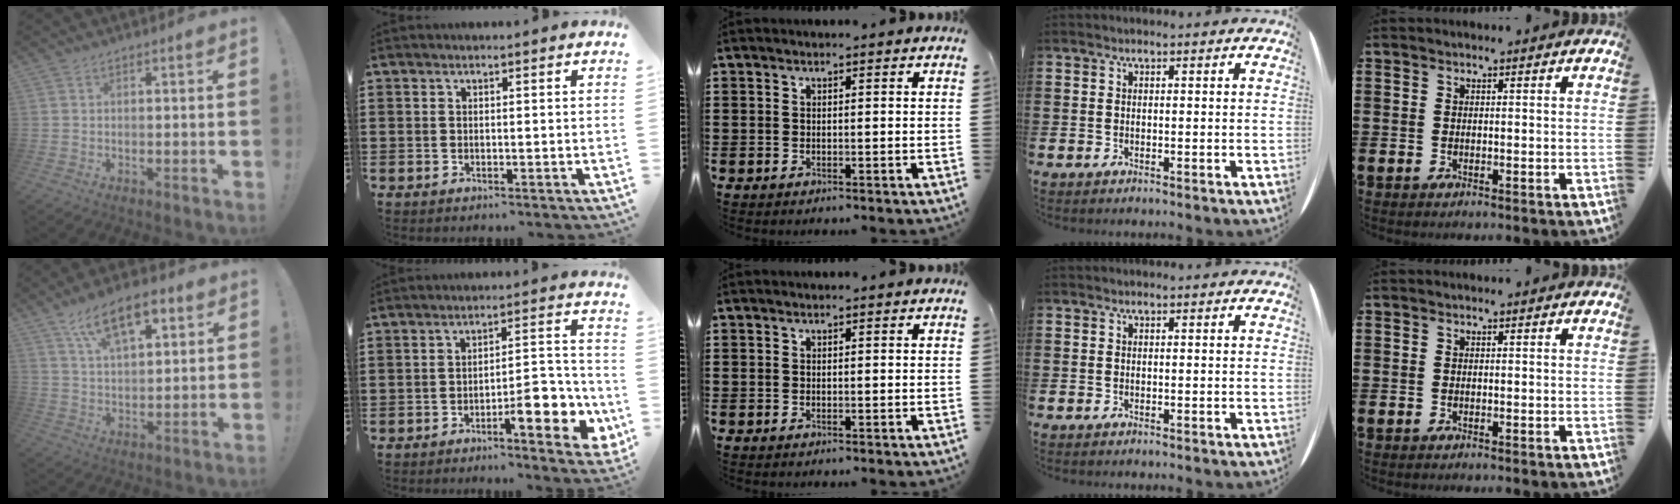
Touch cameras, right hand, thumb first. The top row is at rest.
{"thumb": {"total": 13.1, "force": [7.0, 5.9, 9.3], "torque": [-0.149, -0.018, 0.122]}, "index": {"total": 8.2, "force": [-3.8, 2.3, 6.8], "torque": [-0.092, 0.001, -0.064]}}